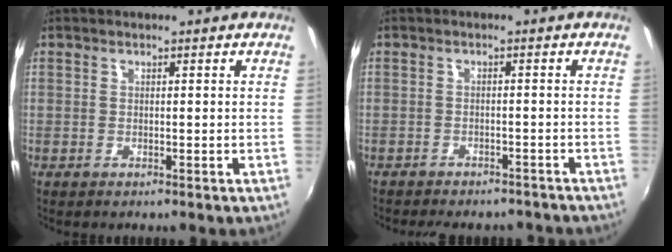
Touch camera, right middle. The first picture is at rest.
{"total": 10.2, "force": [-8.9, 3.4, 3.6], "torque": [-0.085, -0.015, -0.116]}